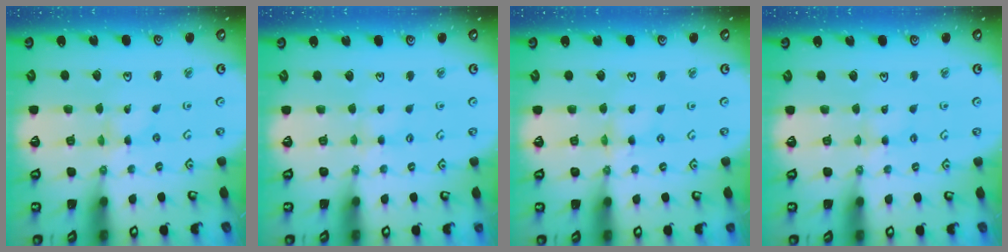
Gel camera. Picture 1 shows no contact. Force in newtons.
{"total": 2.8, "press": 2.8, "slide": 0.5}
{"total": 2.0, "press": 2.0, "slide": 0.3}
{"total": 2.3, "press": 2.3, "slide": 0.4}